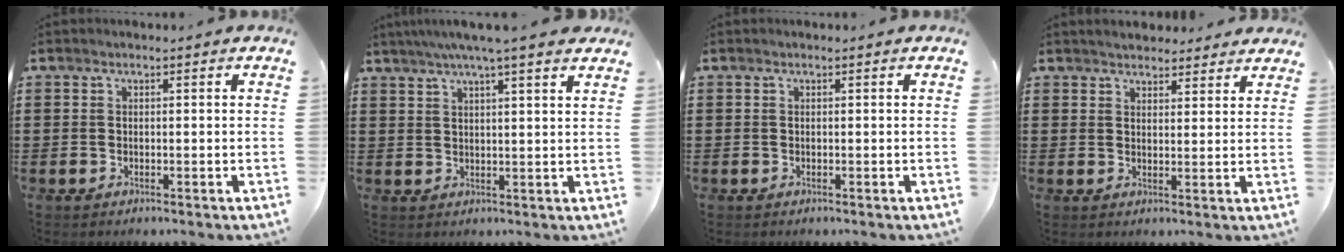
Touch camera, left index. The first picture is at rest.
{"total": 5.1, "force": [3.9, -0.3, 3.2], "torque": [-0.071, -0.006, 0.069]}
{"total": 0.0}
{"total": 2.6, "force": [2.6, 0.5, 0.0], "torque": [-0.007, -0.005, 0.049]}